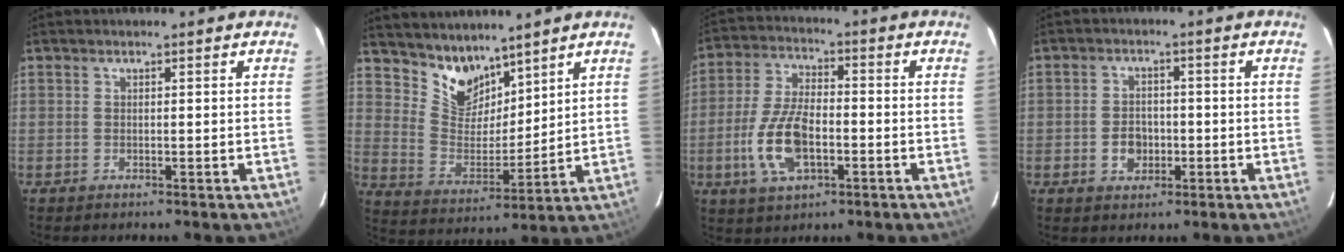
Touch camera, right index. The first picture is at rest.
{"total": 10.0, "force": [8.1, 5.0, 2.9], "torque": [-0.054, 0.002, 0.163]}
{"total": 12.2, "force": [-3.5, 5.9, 10.1], "torque": [-0.215, 0.000, -0.062]}
{"total": 4.7, "force": [-1.2, 3.7, 2.5], "torque": [-0.047, 0.009, -0.015]}